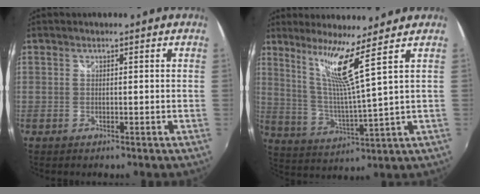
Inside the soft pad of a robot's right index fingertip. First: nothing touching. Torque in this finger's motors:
{"motor_torque": [0.84, 0.87, 0.38, 0.06]}